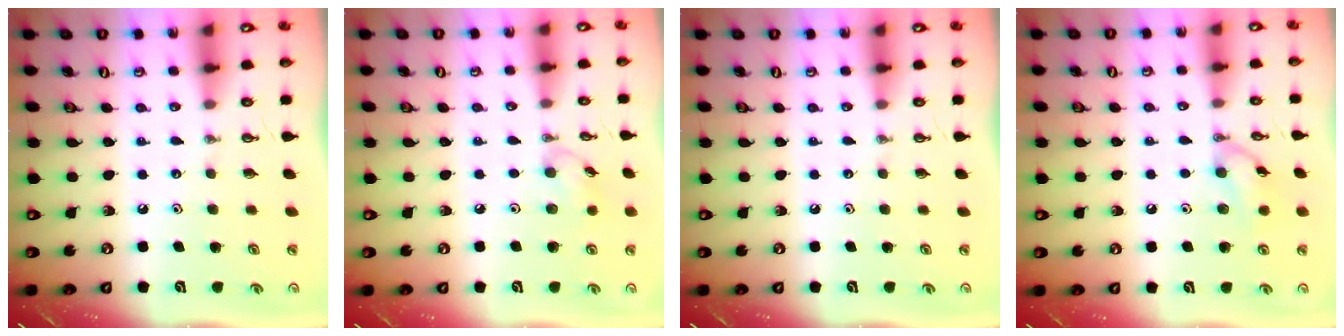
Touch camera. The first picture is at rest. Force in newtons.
{"total": 6.3, "press": 6.2, "slide": 1.0}
{"total": 0.0}
{"total": 9.1, "press": 9.1, "slide": 0.4}